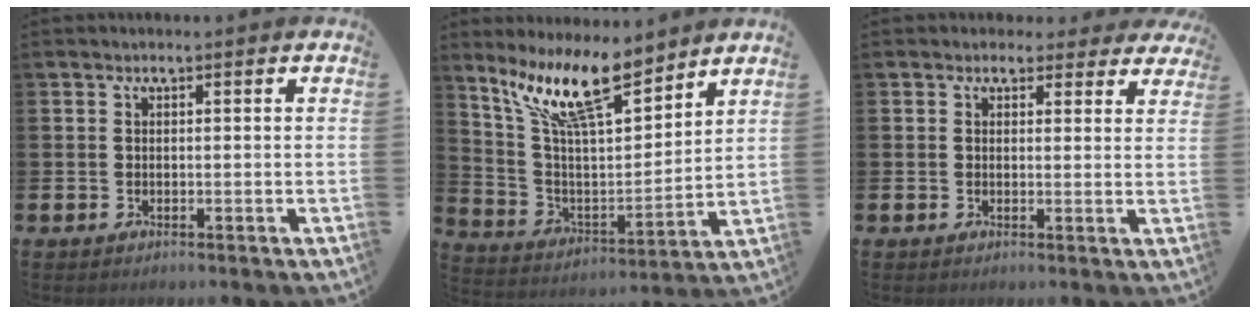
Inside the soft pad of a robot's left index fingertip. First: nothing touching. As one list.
[{"total": 12.9, "force": [9.8, 3.4, 7.7], "torque": [-0.170, -0.046, 0.173]}, {"total": 2.2, "force": [1.8, 1.3, 0.1], "torque": [0.006, -0.007, 0.027]}]